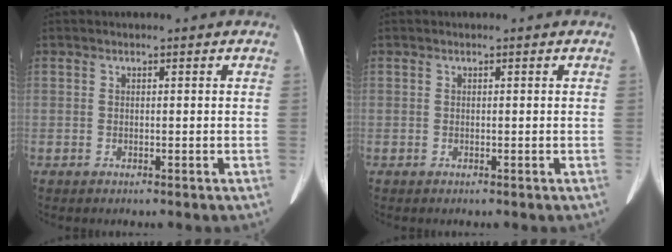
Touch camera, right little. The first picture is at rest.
{"total": 0.0}